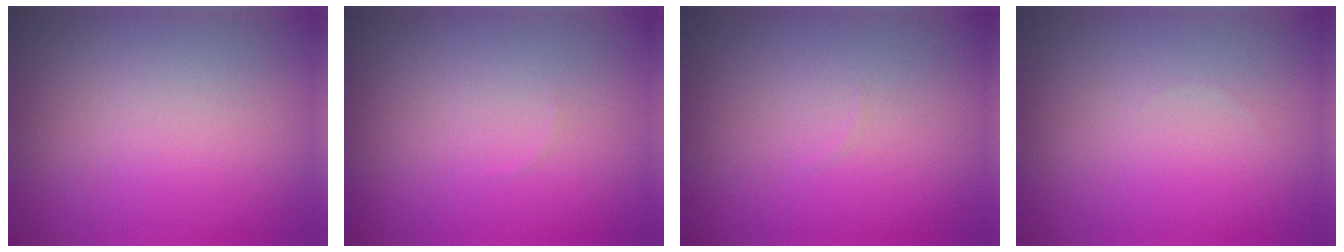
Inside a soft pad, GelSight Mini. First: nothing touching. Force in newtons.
{"total": 0.0}
{"total": 0.0}
{"total": 0.0}